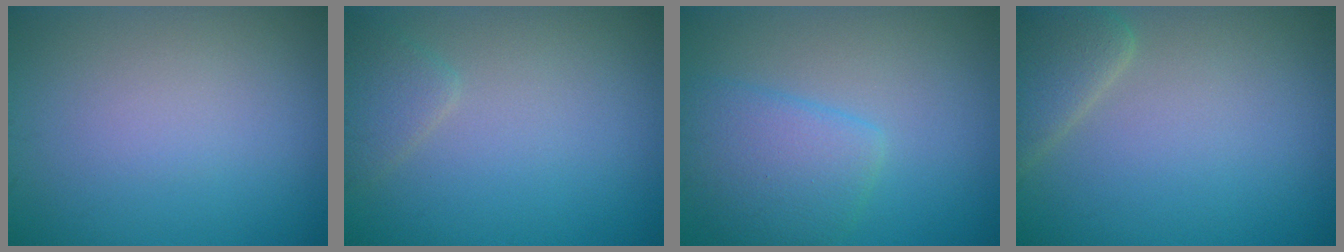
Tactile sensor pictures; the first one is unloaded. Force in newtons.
{"total": 1.6, "press": 1.6, "slide": 0.1}
{"total": 3.9, "press": 3.9, "slide": 0.3}
{"total": 3.2, "press": 3.2, "slide": 0.4}